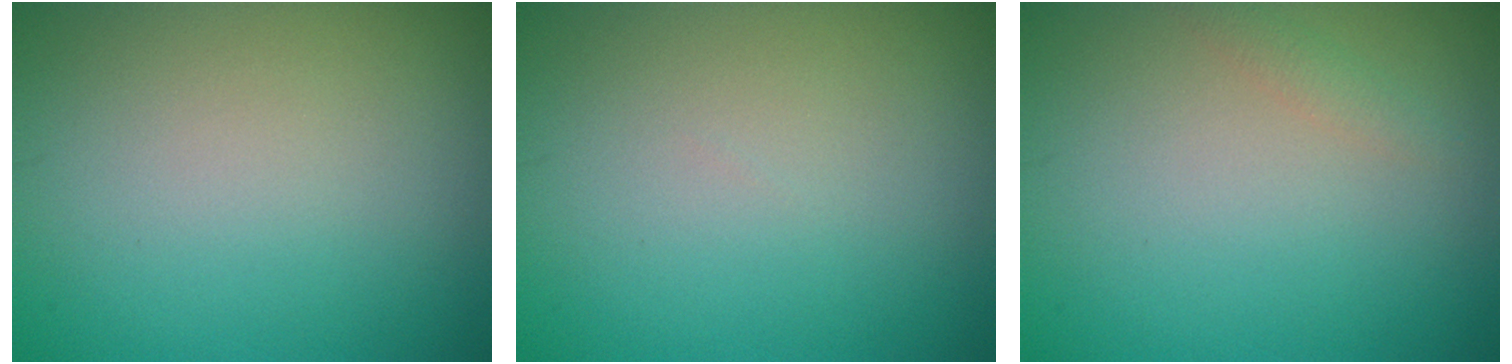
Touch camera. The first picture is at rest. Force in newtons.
{"total": 0.0}
{"total": 0.8, "press": 0.8, "slide": 0.1}